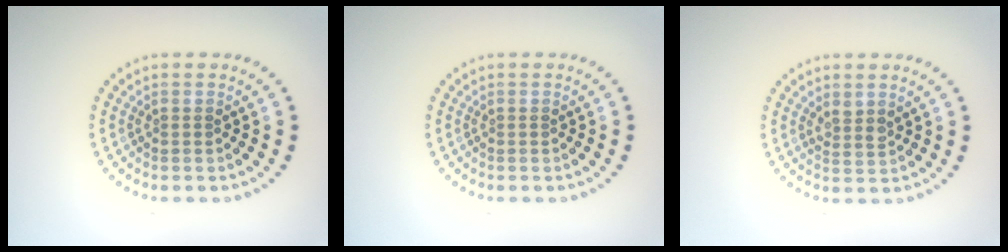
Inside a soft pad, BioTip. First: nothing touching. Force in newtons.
{"total": 0.0}
{"total": 1.4, "press": 1.1, "slide": 0.8}